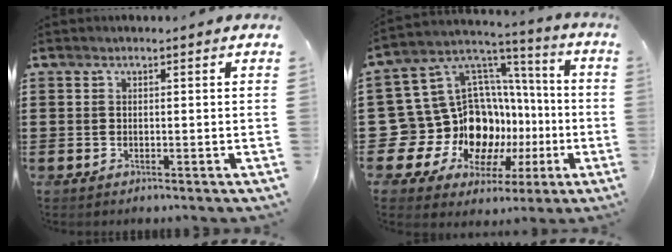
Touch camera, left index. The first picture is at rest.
{"total": 16.8, "force": [-3.7, 15.1, 6.5], "torque": [-0.161, -0.046, -0.011]}